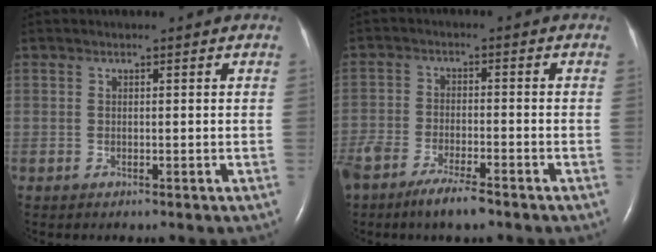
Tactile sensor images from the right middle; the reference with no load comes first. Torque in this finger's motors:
{"motor_torque": [0.50, -0.43, 0.15, 0.11]}